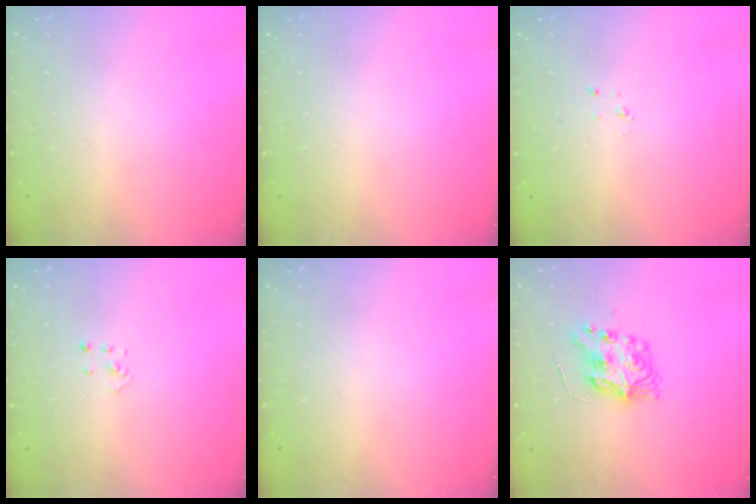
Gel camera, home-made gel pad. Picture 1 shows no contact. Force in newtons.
{"total": 0.0}
{"total": 2.3, "press": 2.3, "slide": 0.3}
{"total": 1.9, "press": 1.9, "slide": 0.1}
{"total": 0.0}
{"total": 8.1, "press": 8.1, "slide": 0.2}